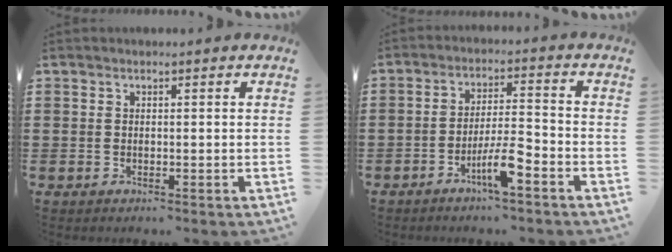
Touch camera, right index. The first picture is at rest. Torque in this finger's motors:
{"motor_torque": [2.14, 0.00, 0.65, 0.09]}